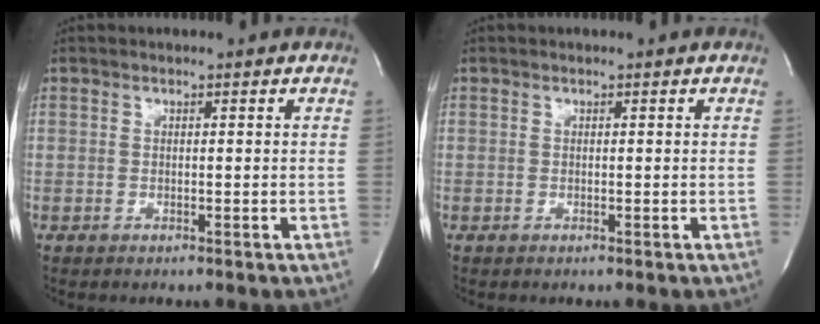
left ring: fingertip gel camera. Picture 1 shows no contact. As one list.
[{"total": 0.0}]